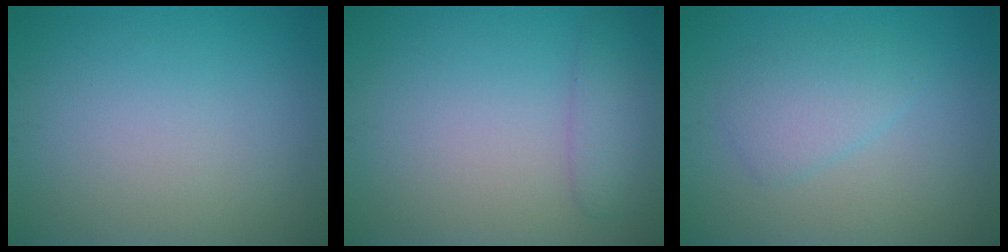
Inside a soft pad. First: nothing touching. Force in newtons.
{"total": 2.3, "press": 2.3, "slide": 0.1}
{"total": 2.6, "press": 2.5, "slide": 0.1}